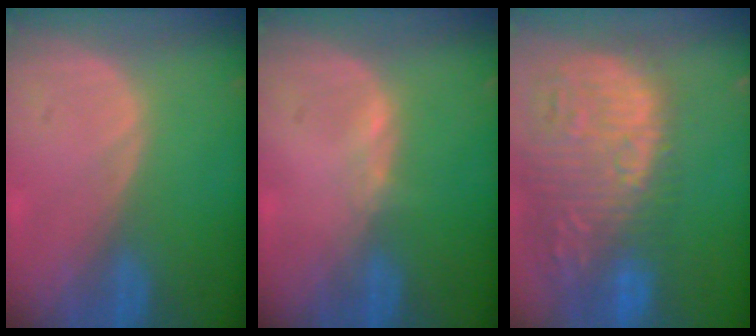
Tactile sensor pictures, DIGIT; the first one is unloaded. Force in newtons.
{"total": 0.7, "press": 0.7, "slide": 0.2}
{"total": 16.0, "press": 13.2, "slide": 9.0}